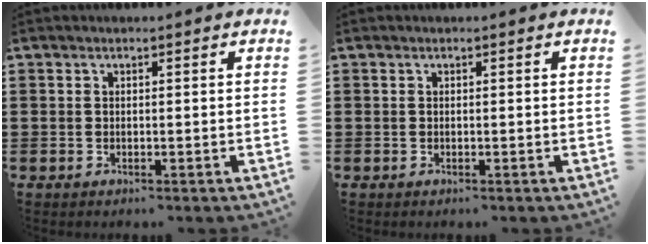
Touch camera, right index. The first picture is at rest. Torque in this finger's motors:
{"motor_torque": [0.00, 0.00, 0.00, 0.00]}